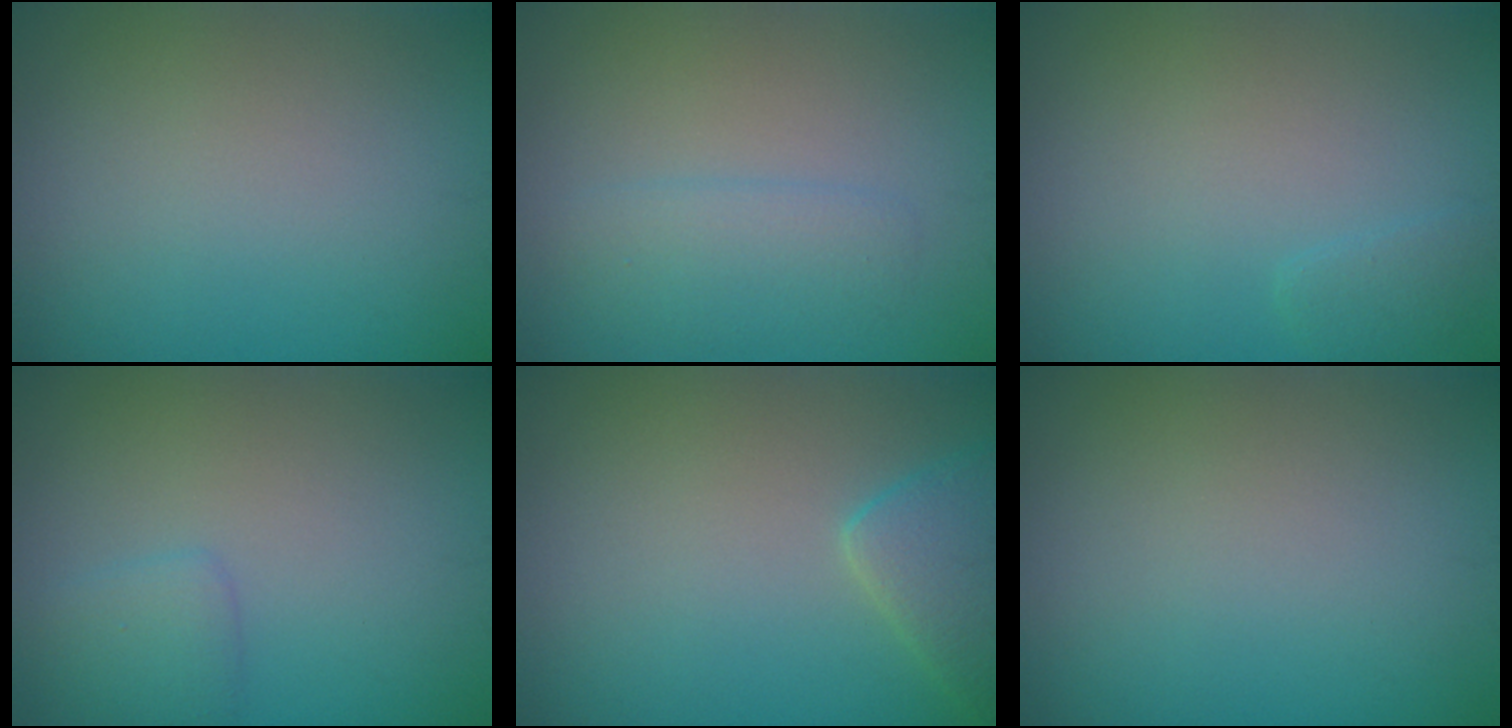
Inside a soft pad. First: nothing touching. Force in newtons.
{"total": 2.2, "press": 2.2, "slide": 0.1}
{"total": 1.0, "press": 1.0, "slide": 0.0}
{"total": 1.6, "press": 1.6, "slide": 0.0}
{"total": 3.3, "press": 3.3, "slide": 0.3}
{"total": 0.0}